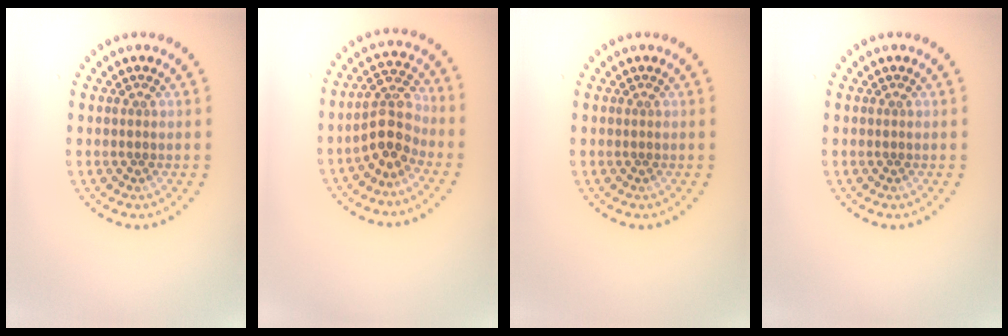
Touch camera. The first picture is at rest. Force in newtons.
{"total": 3.6, "press": 3.2, "slide": 1.5}
{"total": 0.0}
{"total": 0.0}